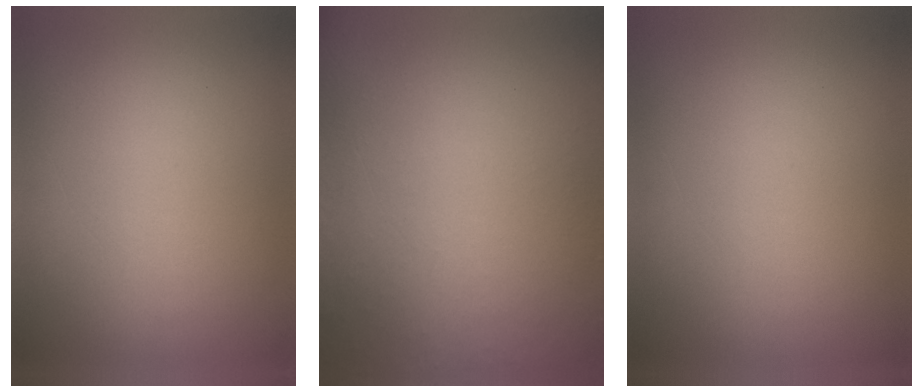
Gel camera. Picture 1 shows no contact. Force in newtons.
{"total": 5.0}
{"total": 0.0}